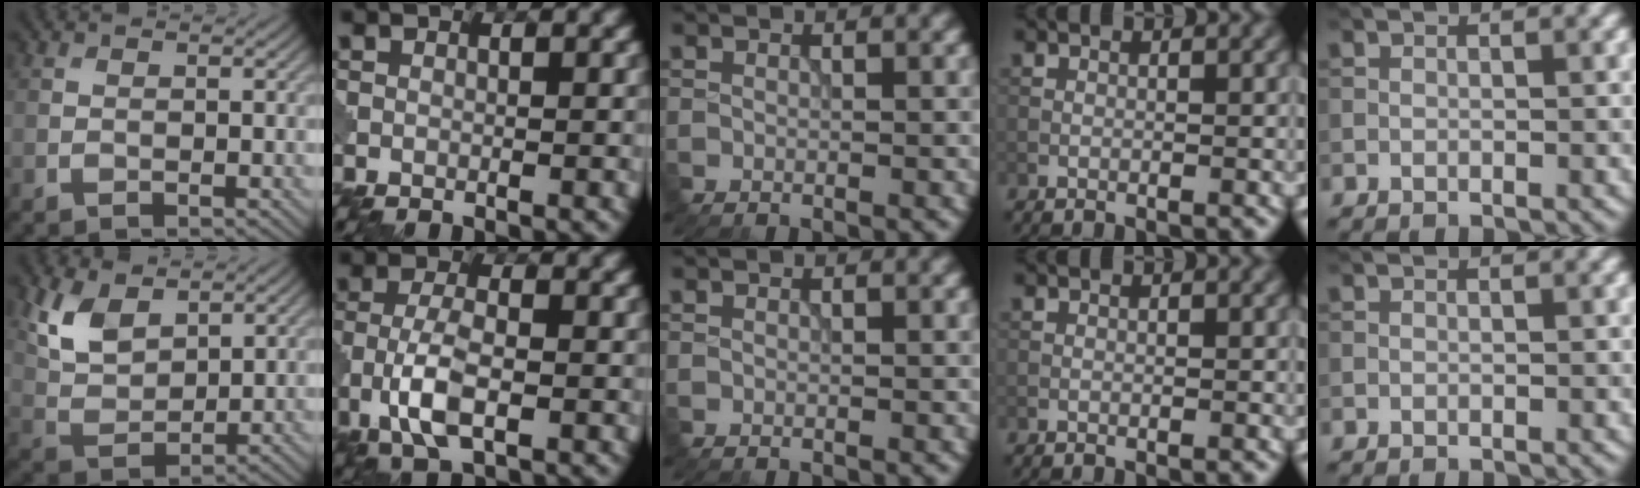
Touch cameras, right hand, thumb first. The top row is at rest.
{"thumb": {"total": 6.9, "force": [3.8, 3.7, 4.3], "torque": [-0.103, -0.005, 0.079]}, "index": {"total": 5.2, "force": [-1.9, 2.1, 4.4], "torque": [-0.094, 0.001, -0.042]}}